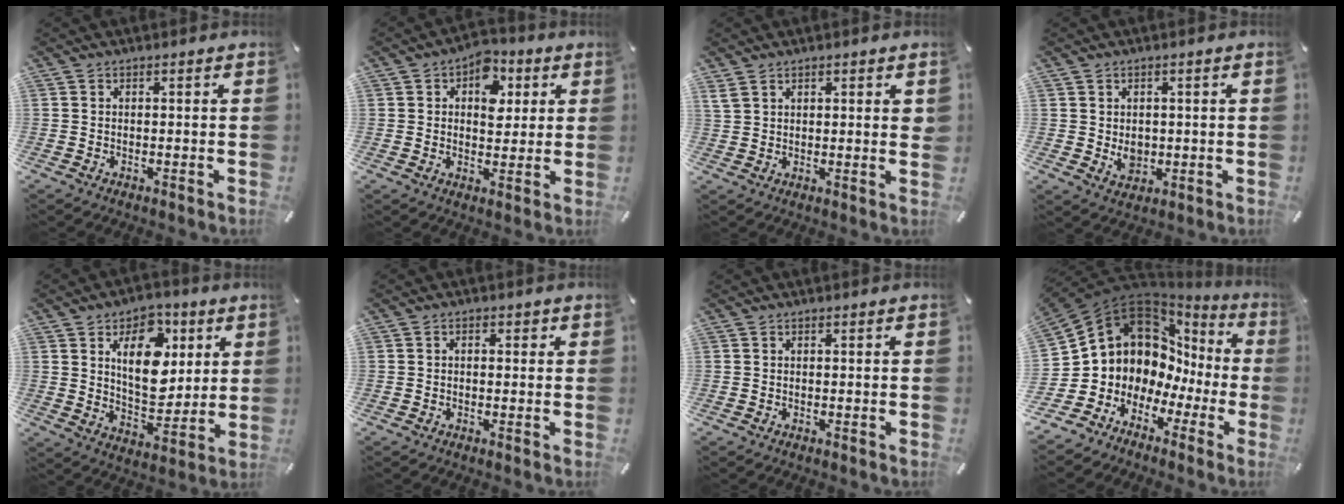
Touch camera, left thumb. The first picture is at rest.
{"total": 9.2, "force": [2.6, 6.5, 5.9], "torque": [-0.069, -0.002, 0.039]}
{"total": 3.4, "force": [2.1, 1.7, 2.1], "torque": [-0.036, -0.003, 0.038]}
{"total": 4.1, "force": [0.1, 3.6, 2.0], "torque": [-0.013, -0.004, 0.001]}
{"total": 15.2, "force": [5.4, 9.9, 10.1], "torque": [-0.142, -0.011, 0.095]}
{"total": 1.4, "force": [-0.1, 1.1, 0.9], "torque": [-0.010, 0.003, -0.005]}
{"total": 0.0}
{"total": 9.1, "force": [4.6, 7.7, 1.9], "torque": [-0.055, -0.079, 0.091]}